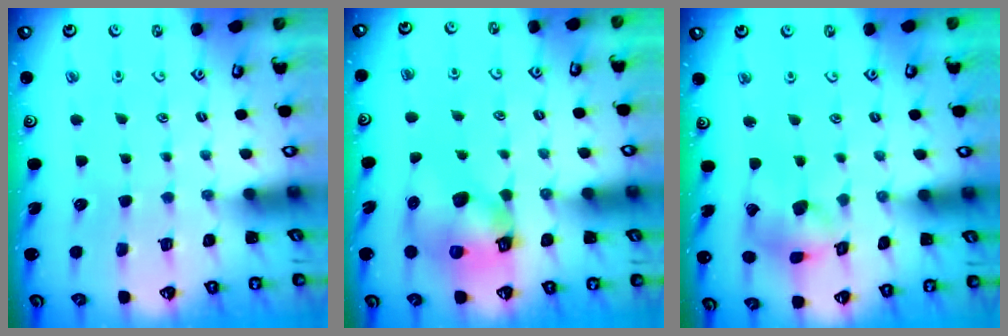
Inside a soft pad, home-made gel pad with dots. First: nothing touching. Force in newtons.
{"total": 9.3, "press": 9.2, "slide": 1.4}
{"total": 10.6, "press": 10.5, "slide": 1.5}